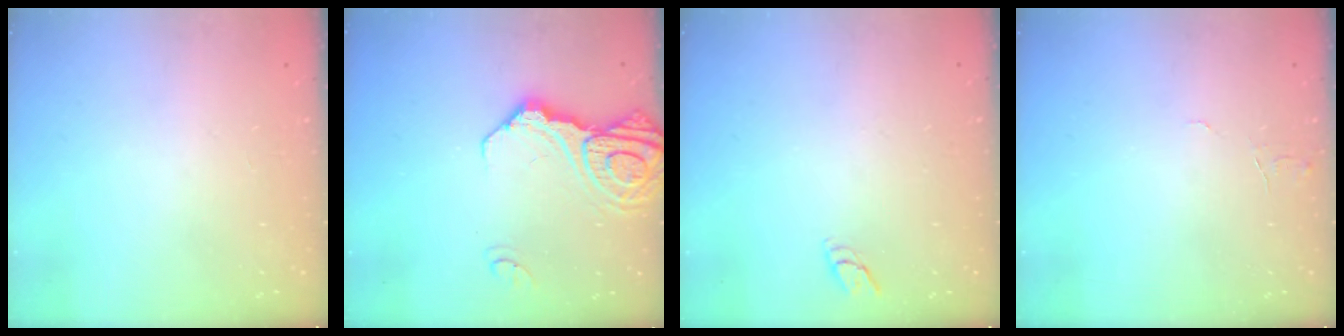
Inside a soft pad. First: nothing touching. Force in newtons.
{"total": 15.6, "press": 15.5, "slide": 1.9}
{"total": 4.8, "press": 4.7, "slide": 0.4}
{"total": 4.9, "press": 4.9, "slide": 0.4}